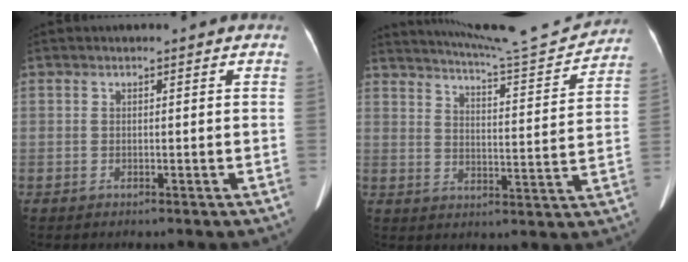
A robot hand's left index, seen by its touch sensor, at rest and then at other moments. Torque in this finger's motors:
{"motor_torque": [0.47, -1.01, 0.02, 0.02]}